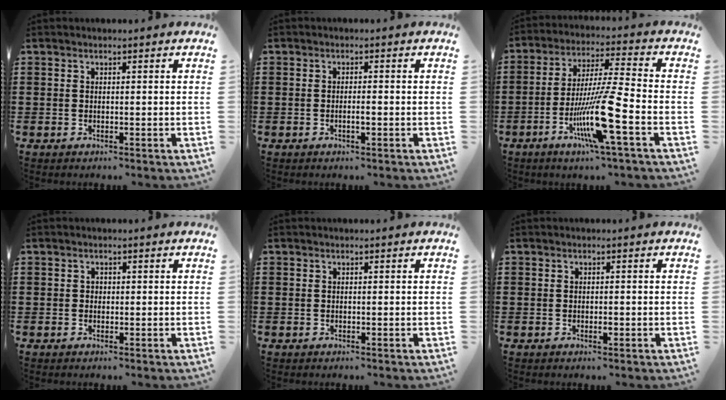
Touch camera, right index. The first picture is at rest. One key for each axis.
{"total": 1.5, "fx": -0.6, "fy": 0.1, "fz": 1.4, "tx": -0.026, "ty": -0.002, "tz": -0.010}
{"total": 12.7, "fx": -5.2, "fy": 0.6, "fz": 11.5, "tx": -0.236, "ty": -0.012, "tz": -0.102}
{"total": 0.5, "fx": 0.0, "fy": 0.5, "fz": 0.2, "tx": -0.006, "ty": 0.002, "tz": 0.000}
{"total": 0.0}
{"total": 0.9, "fx": -0.3, "fy": 0.2, "fz": 0.8, "tx": -0.015, "ty": -0.004, "tz": -0.004}